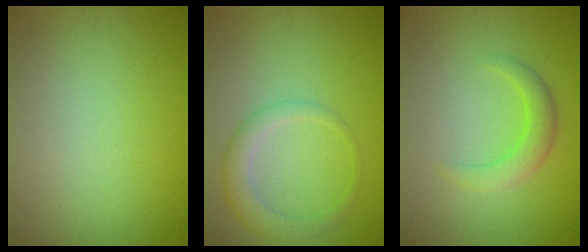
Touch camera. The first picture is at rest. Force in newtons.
{"total": 2.8, "press": 2.8, "slide": 0.2}
{"total": 2.4, "press": 2.4, "slide": 0.0}